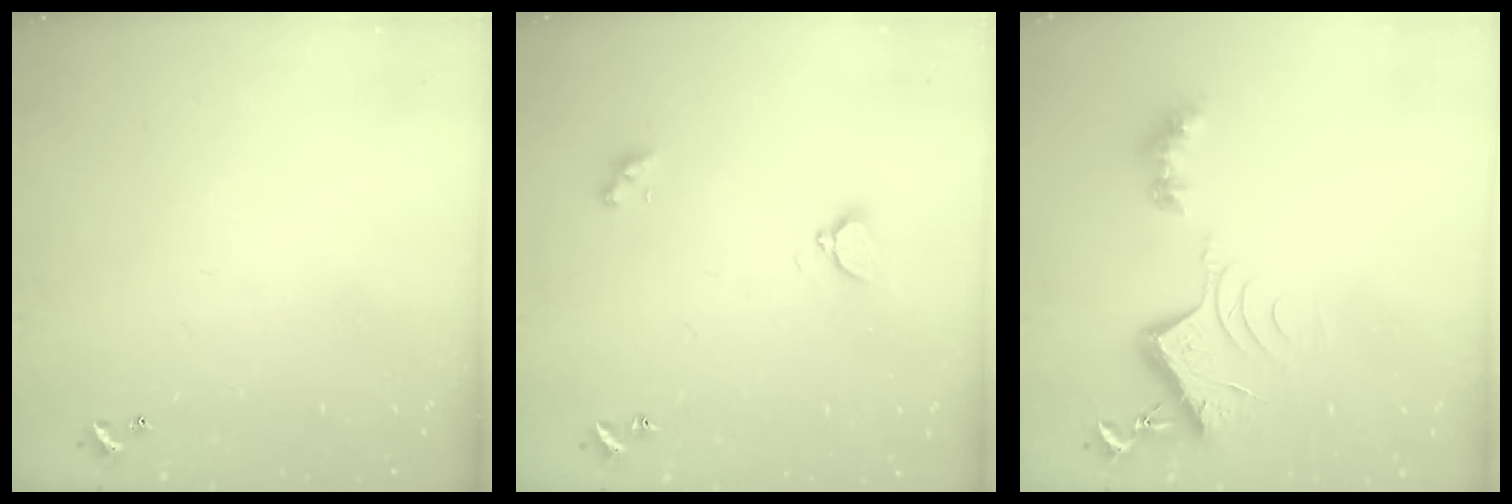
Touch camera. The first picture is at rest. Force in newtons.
{"total": 3.0, "press": 3.0, "slide": 0.5}
{"total": 8.0, "press": 8.0, "slide": 0.9}